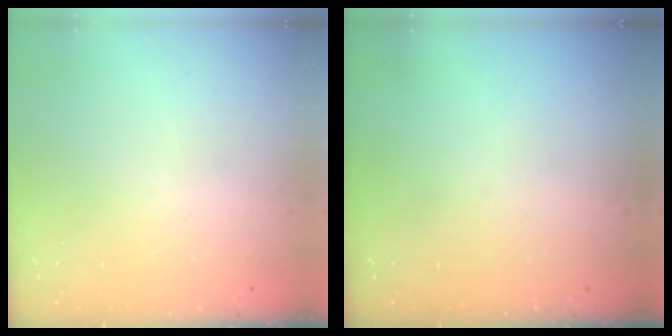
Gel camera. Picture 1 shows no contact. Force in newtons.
{"total": 0.0}